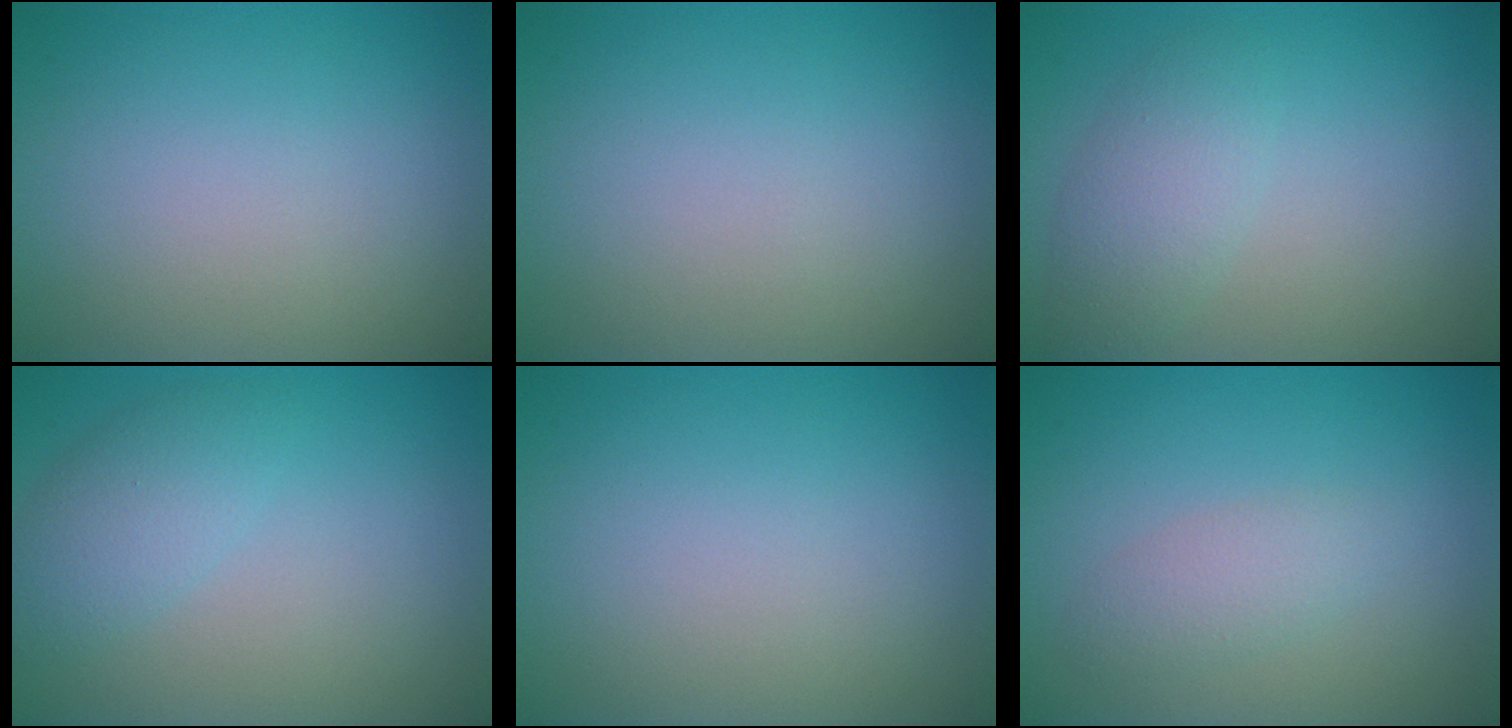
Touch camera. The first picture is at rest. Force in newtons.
{"total": 0.0}
{"total": 2.9, "press": 2.9, "slide": 0.2}
{"total": 2.8, "press": 2.8, "slide": 0.1}
{"total": 0.0}
{"total": 1.8, "press": 1.8, "slide": 0.1}